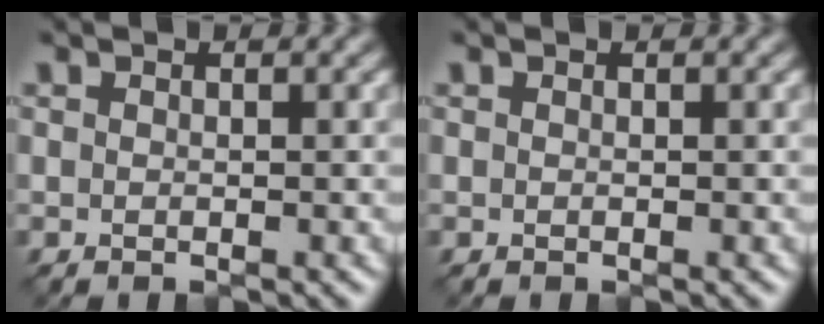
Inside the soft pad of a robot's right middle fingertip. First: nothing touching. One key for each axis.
{"total": 0.0}